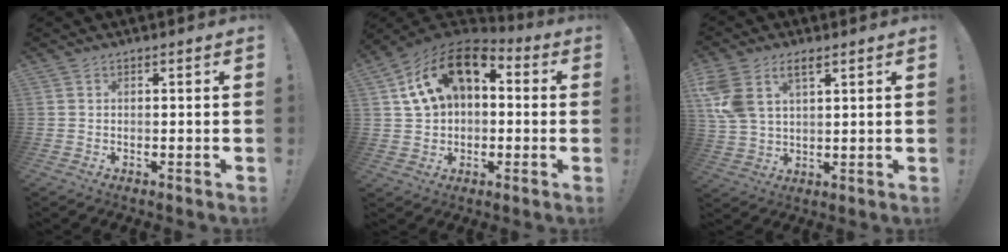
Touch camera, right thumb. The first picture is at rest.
{"total": 17.5, "force": [6.4, 11.4, 11.7], "torque": [-0.186, -0.011, 0.118]}
{"total": 9.2, "force": [4.9, 5.3, 5.8], "torque": [-0.125, -0.010, 0.094]}